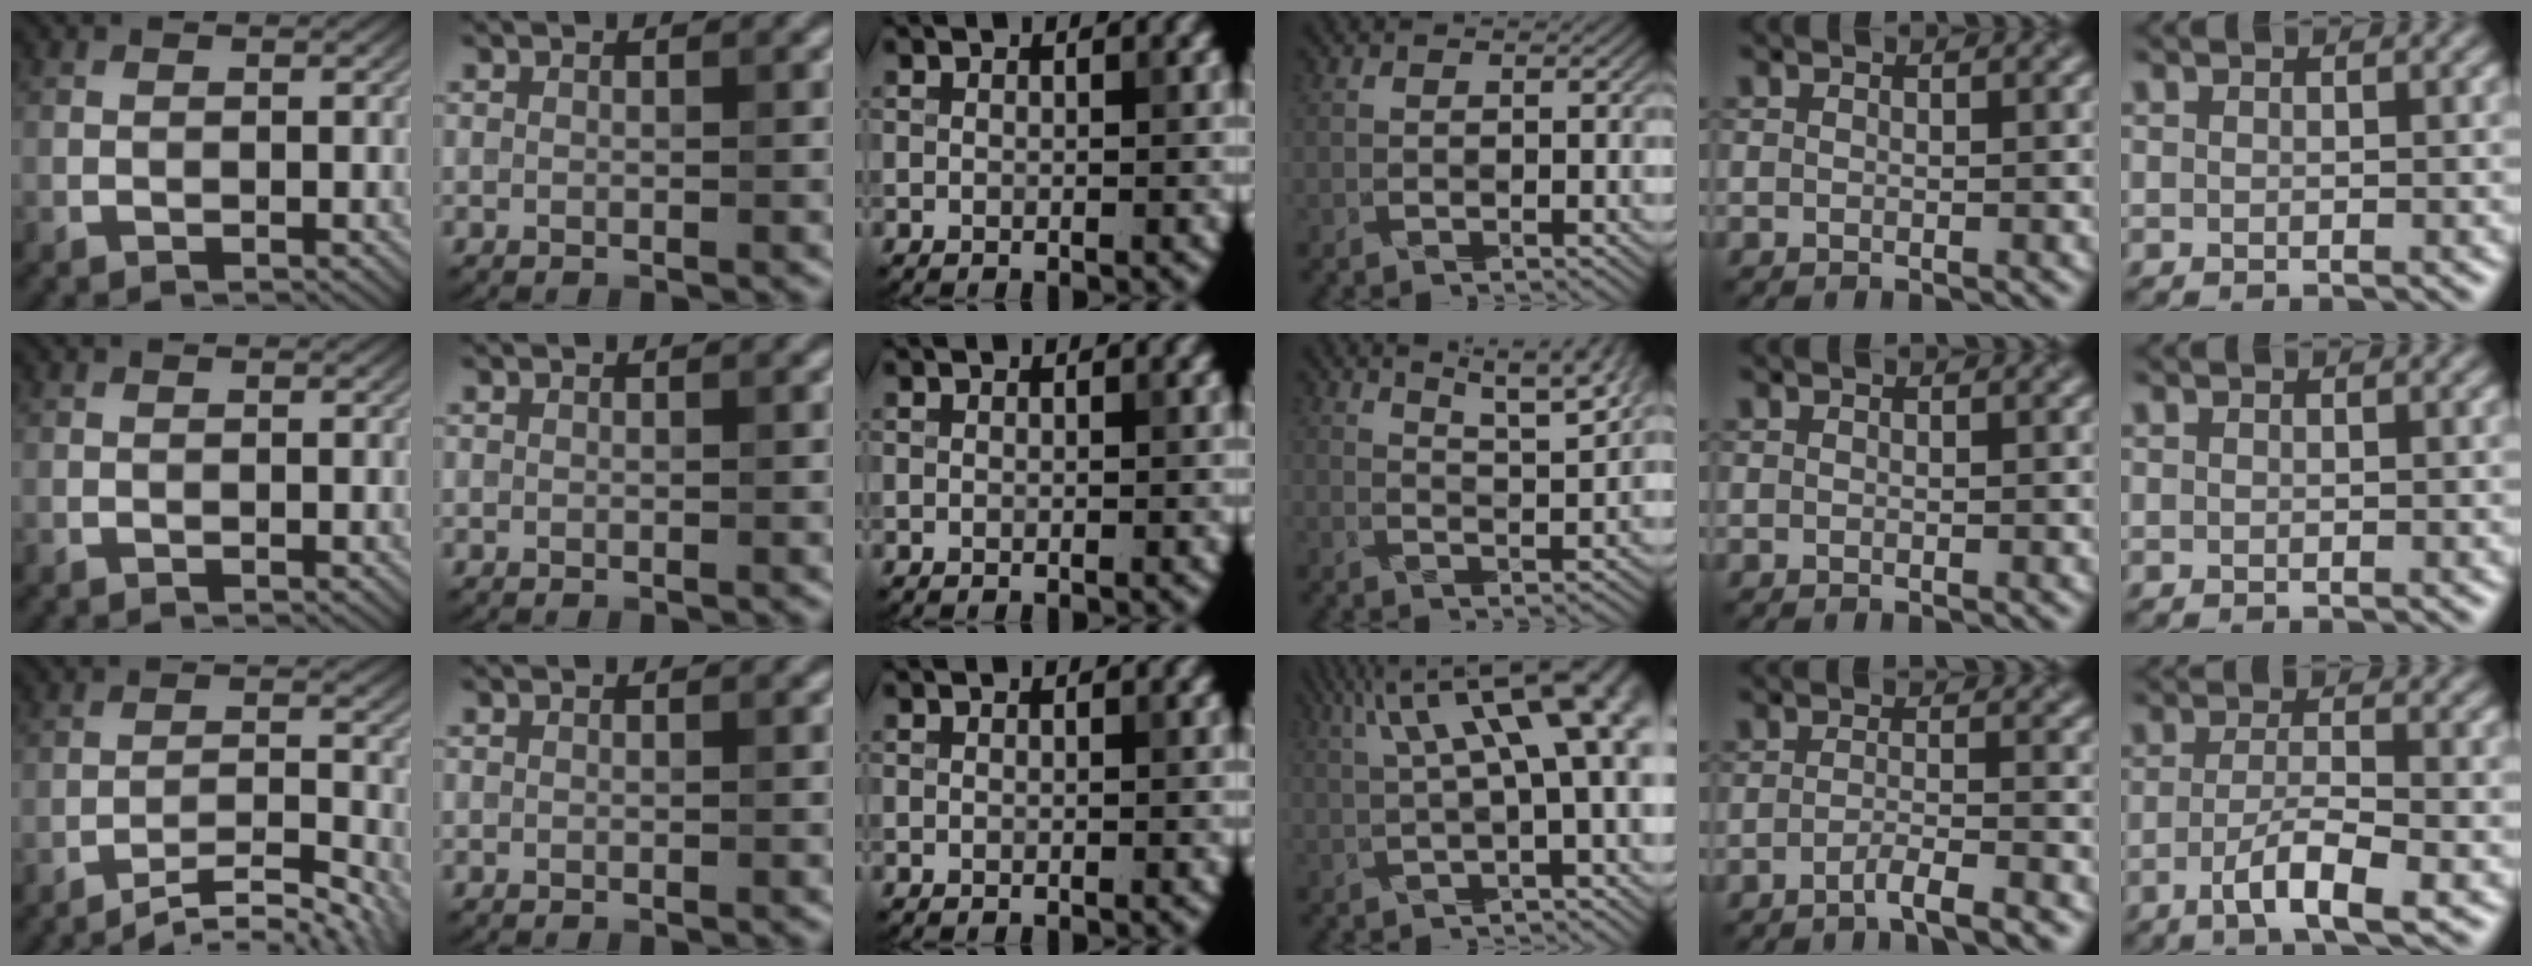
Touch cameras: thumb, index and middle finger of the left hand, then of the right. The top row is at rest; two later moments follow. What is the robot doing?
{"motion": "pour", "object": "sugar"}